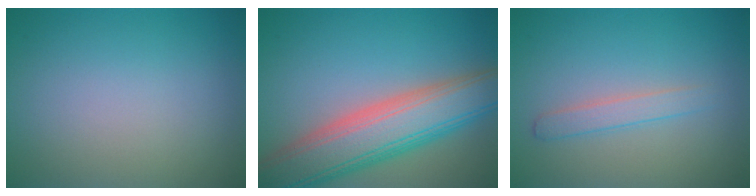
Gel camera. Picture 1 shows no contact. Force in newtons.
{"total": 9.2, "press": 9.2, "slide": 0.8}
{"total": 1.8, "press": 1.8, "slide": 0.1}